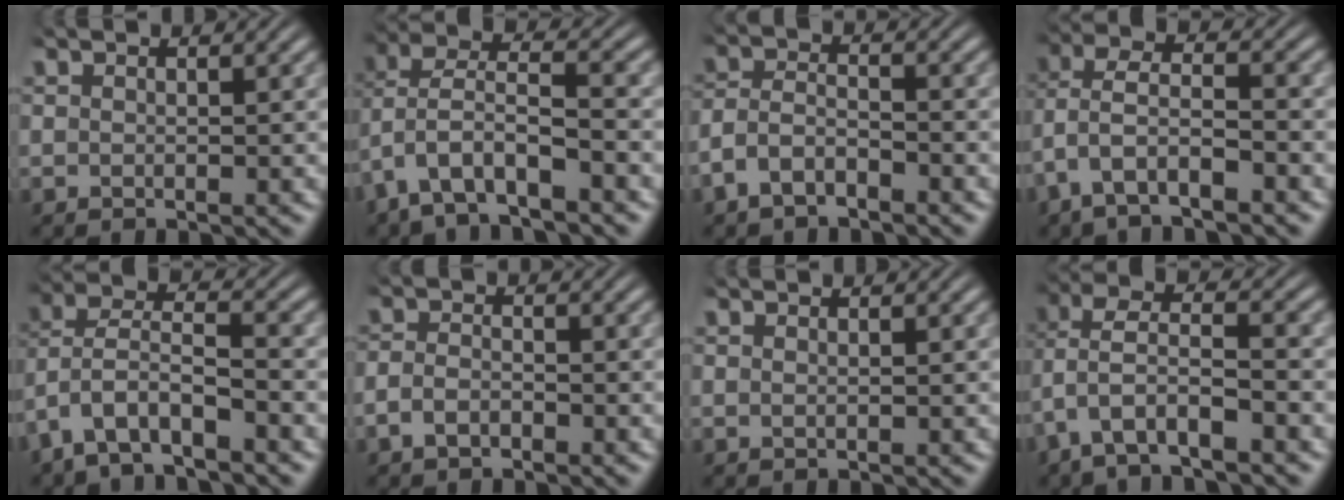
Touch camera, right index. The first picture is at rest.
{"total": 4.0, "force": [-0.7, 2.7, 2.9], "torque": [-0.082, -0.013, -0.006]}
{"total": 4.6, "force": [-2.3, 3.6, 1.9], "torque": [-0.058, -0.010, -0.041]}
{"total": 3.7, "force": [-0.4, 2.6, 2.6], "torque": [-0.078, -0.017, 0.000]}
{"total": 4.9, "force": [-1.0, 3.9, 2.9], "torque": [-0.089, -0.016, -0.012]}
{"total": 2.0, "force": [-1.2, 1.1, 1.0], "torque": [-0.029, -0.002, -0.020]}
{"total": 0.0}
{"total": 4.0, "force": [-0.3, 2.6, 3.0], "torque": [-0.086, -0.012, 0.001]}